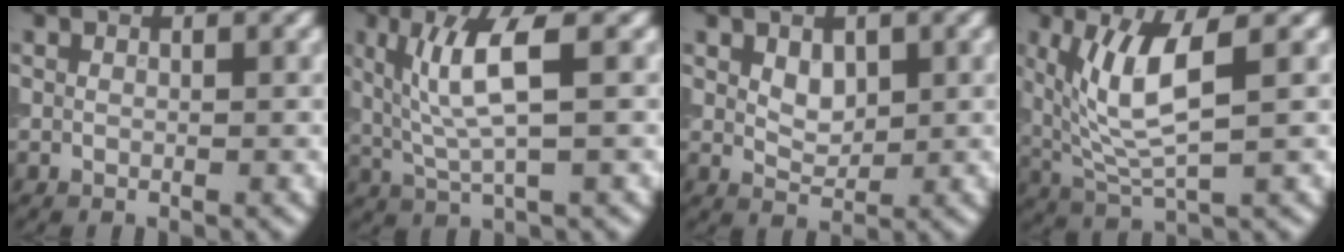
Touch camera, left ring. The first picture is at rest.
{"total": 5.1, "force": [1.1, 1.0, 4.9], "torque": [-0.098, 0.000, 0.027]}
{"total": 1.9, "force": [0.7, 1.3, 1.2], "torque": [-0.020, -0.003, 0.017]}
{"total": 6.3, "force": [1.8, 1.8, 5.8], "torque": [-0.127, -0.010, 0.042]}